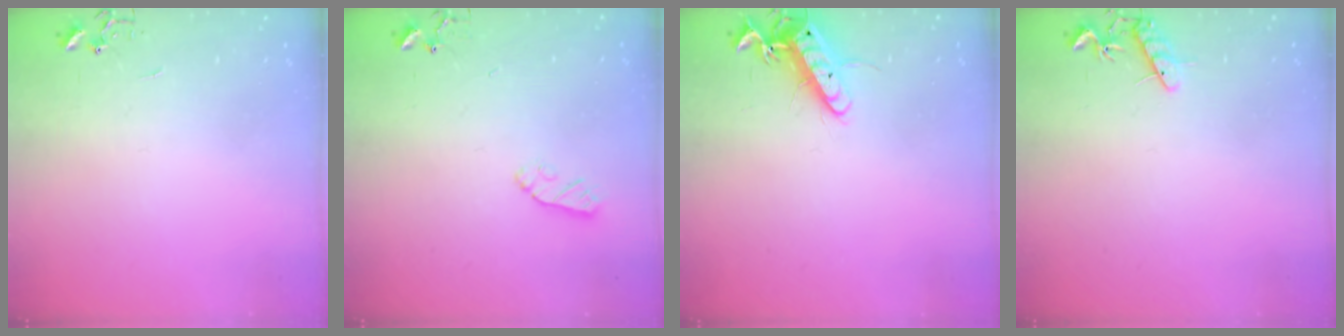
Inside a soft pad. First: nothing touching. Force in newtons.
{"total": 5.0, "press": 5.0, "slide": 0.5}
{"total": 12.4, "press": 12.4, "slide": 1.1}
{"total": 7.5, "press": 7.4, "slide": 0.6}